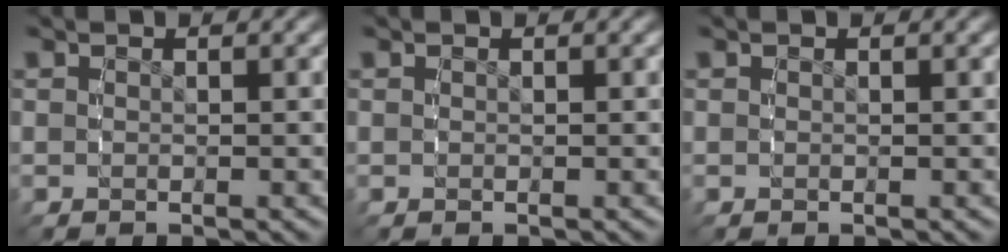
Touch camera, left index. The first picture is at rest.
{"total": 0.0}
{"total": 0.0}